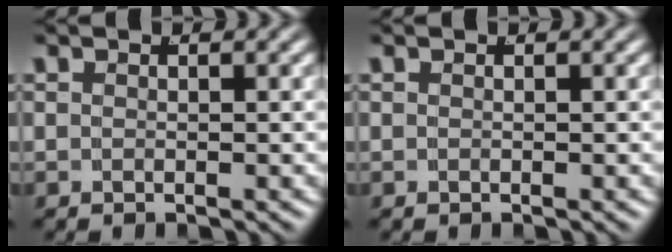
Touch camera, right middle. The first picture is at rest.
{"total": 1.2, "force": [-0.2, -1.1, -0.3], "torque": [0.016, -0.010, 0.008]}